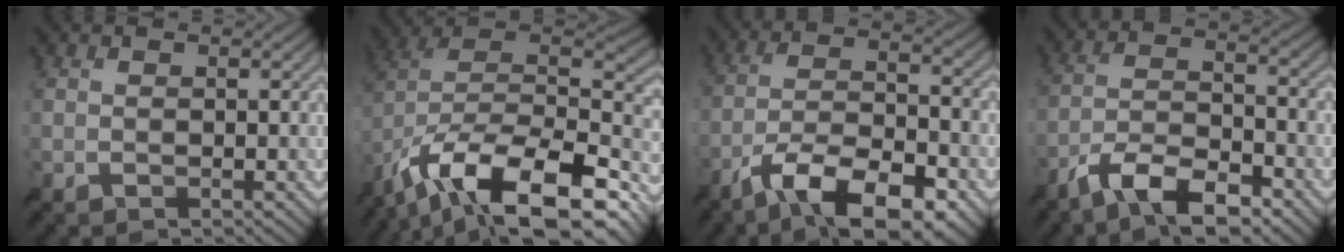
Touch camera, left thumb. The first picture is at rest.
{"total": 19.3, "force": [-11.6, 8.7, 12.7], "torque": [-0.259, -0.017, -0.189]}
{"total": 13.4, "force": [-8.7, 4.2, 9.3], "torque": [-0.172, -0.001, -0.155]}
{"total": 9.6, "force": [-6.9, 2.9, 6.1], "torque": [-0.109, 0.002, -0.138]}